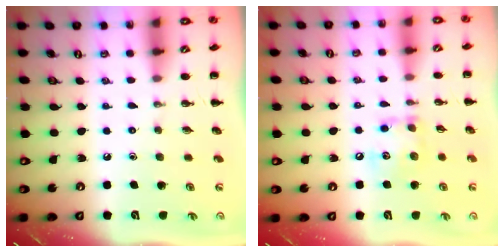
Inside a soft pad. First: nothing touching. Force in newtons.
{"total": 10.1, "press": 10.0, "slide": 1.2}